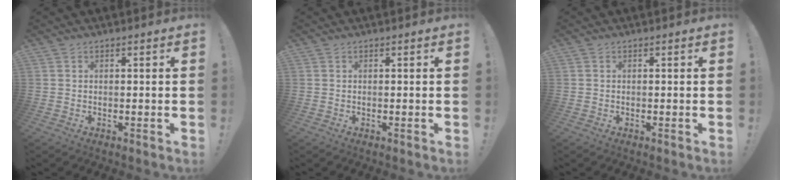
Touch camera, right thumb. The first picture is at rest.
{"total": 0.0}
{"total": 0.0}